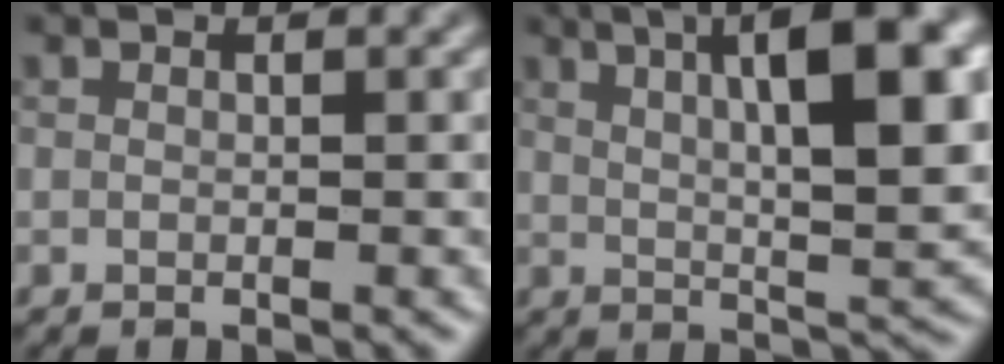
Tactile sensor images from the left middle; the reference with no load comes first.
{"total": 11.1, "force": [3.2, 2.9, 10.3], "torque": [-0.137, 0.009, 0.059]}